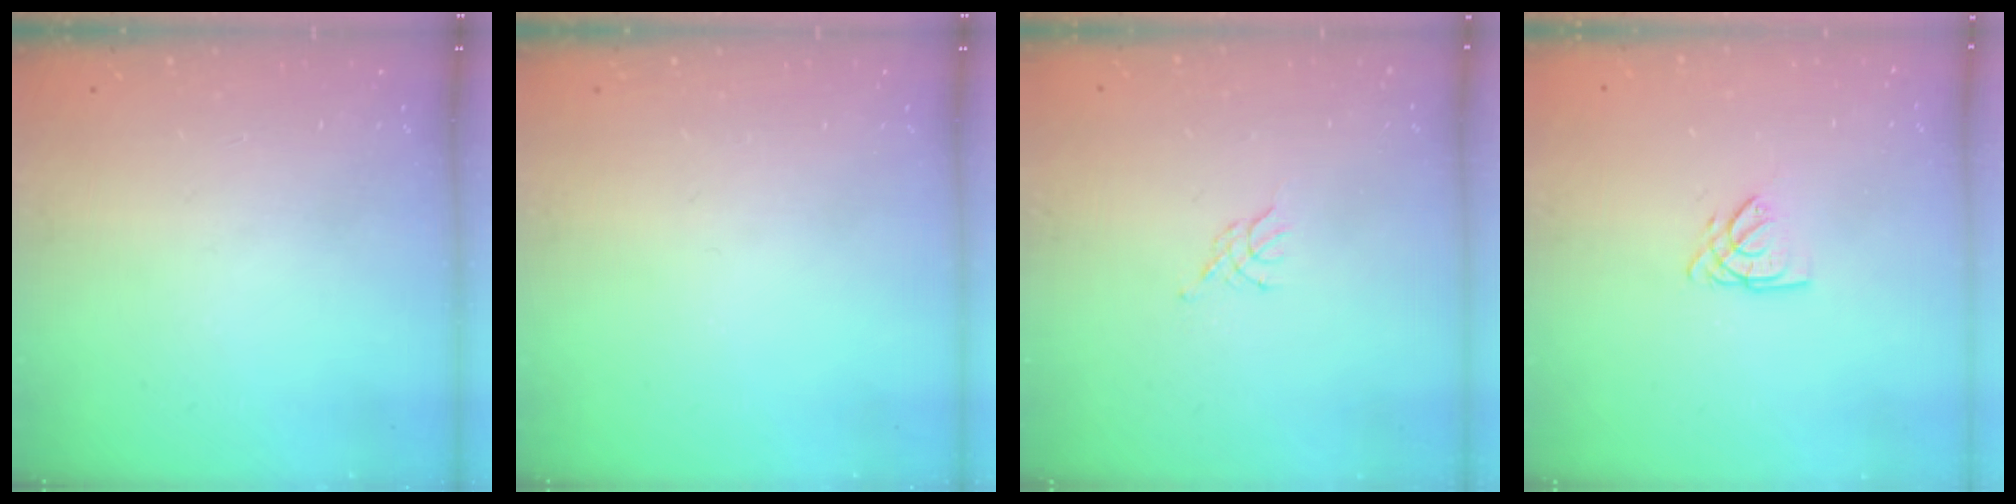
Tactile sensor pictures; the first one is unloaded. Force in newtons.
{"total": 0.0}
{"total": 2.3, "press": 2.2, "slide": 0.5}
{"total": 2.7, "press": 2.7, "slide": 0.3}